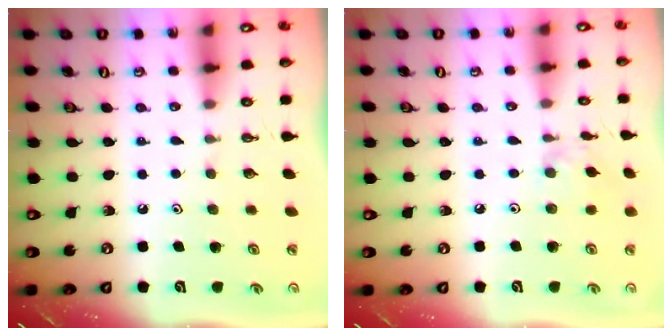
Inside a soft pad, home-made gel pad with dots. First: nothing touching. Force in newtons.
{"total": 1.9, "press": 1.8, "slide": 0.5}